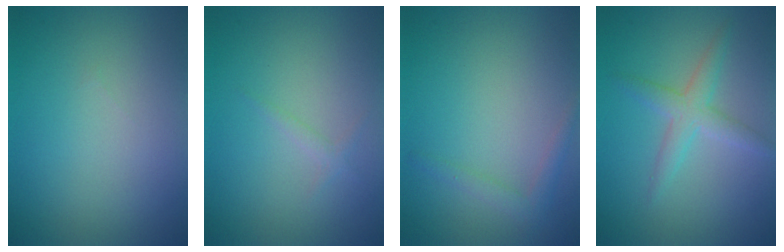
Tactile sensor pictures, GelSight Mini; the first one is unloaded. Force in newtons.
{"total": 0.8, "press": 0.8, "slide": 0.1}
{"total": 1.5, "press": 1.5, "slide": 0.1}
{"total": 2.7, "press": 2.7, "slide": 0.0}